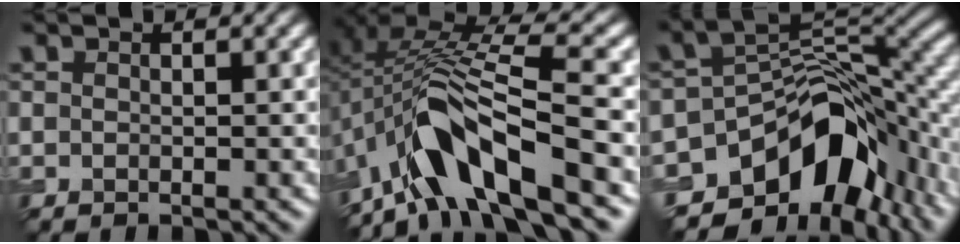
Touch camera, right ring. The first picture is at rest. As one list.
[{"total": 10.5, "force": [-4.6, 3.4, 8.8], "torque": [-0.148, 0.018, -0.086]}, {"total": 13.0, "force": [-6.5, 7.5, 8.3], "torque": [-0.123, -0.006, -0.108]}]